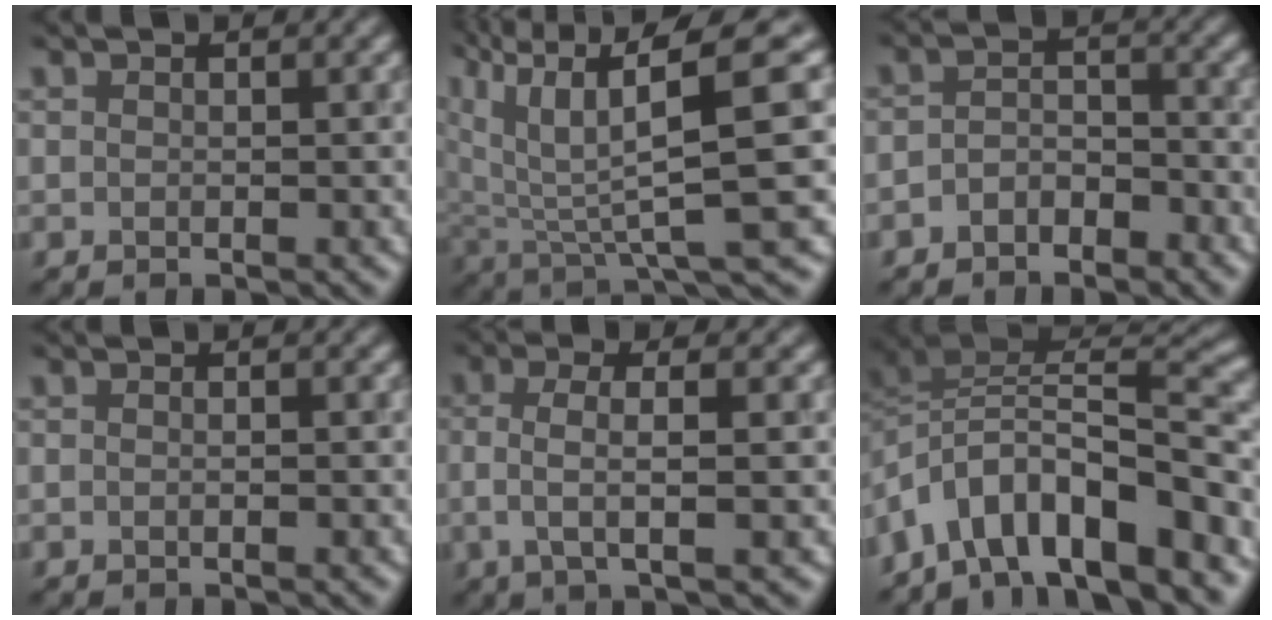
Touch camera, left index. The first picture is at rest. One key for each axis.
{"total": 10.1, "fx": 4.3, "fy": 2.1, "fz": 8.9, "tx": -0.155, "ty": 0.010, "tz": 0.090}
{"total": 2.3, "fx": -2.0, "fy": 1.0, "fz": 0.6, "tx": -0.014, "ty": 0.006, "tz": -0.035}
{"total": 1.7, "fx": 0.0, "fy": 1.0, "fz": 1.3, "tx": 0.007, "ty": 0.012, "tz": -0.022}
{"total": 3.6, "fx": -0.4, "fy": 0.8, "fz": 3.5, "tx": -0.067, "ty": 0.006, "tz": -0.002}
{"total": 10.2, "fx": -6.2, "fy": 4.2, "fz": 6.9, "tx": -0.098, "ty": 0.014, "tz": -0.100}